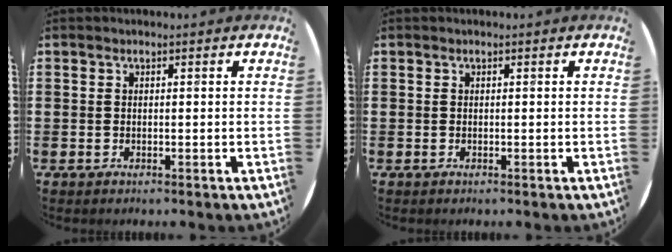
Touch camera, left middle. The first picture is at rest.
{"total": 0.0}